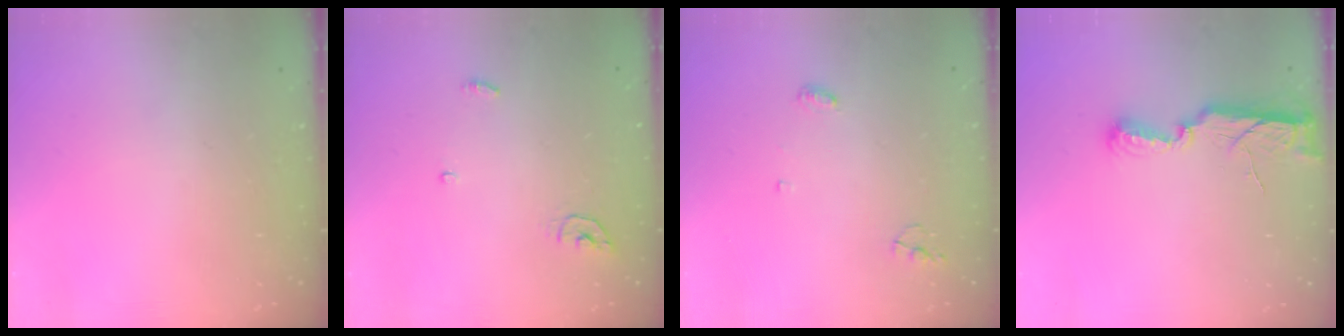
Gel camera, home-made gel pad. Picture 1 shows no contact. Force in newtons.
{"total": 4.3, "press": 4.3, "slide": 0.3}
{"total": 4.0, "press": 3.9, "slide": 0.3}
{"total": 7.5, "press": 7.5, "slide": 0.4}